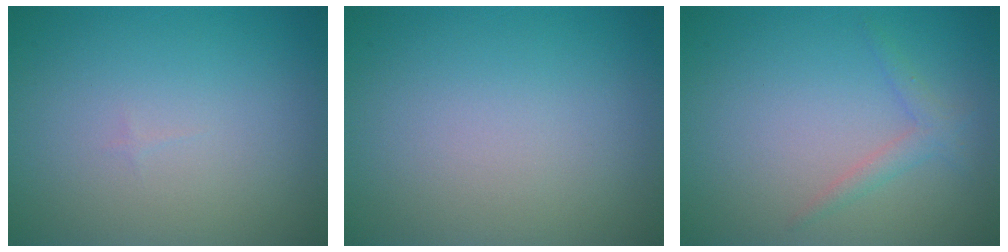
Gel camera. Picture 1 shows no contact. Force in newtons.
{"total": 0.0}
{"total": 1.4, "press": 1.4, "slide": 0.1}